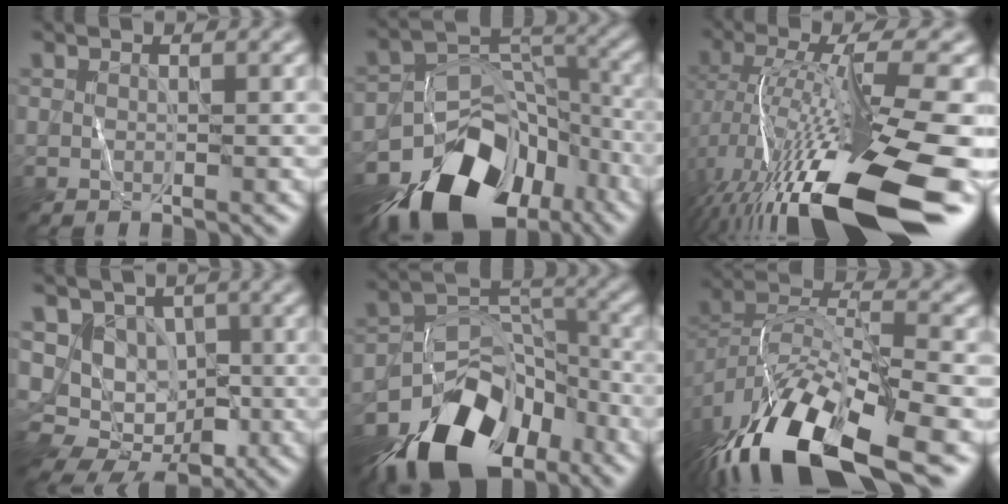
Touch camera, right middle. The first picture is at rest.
{"total": 13.5, "force": [-8.6, 7.7, 7.0], "torque": [-0.120, 0.005, -0.146]}
{"total": 15.2, "force": [-7.2, 3.3, 13.0], "torque": [-0.236, 0.008, -0.117]}
{"total": 7.3, "force": [-0.4, 6.8, 2.7], "torque": [-0.028, 0.013, -0.032]}
{"total": 12.2, "force": [-8.0, 6.4, 6.5], "torque": [-0.103, 0.013, -0.144]}
{"total": 13.7, "force": [-7.9, 5.0, 10.1], "torque": [-0.192, -0.002, -0.144]}